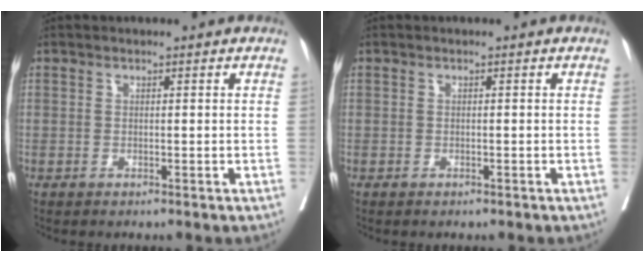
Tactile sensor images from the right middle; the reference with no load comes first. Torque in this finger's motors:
{"motor_torque": [0.18, -0.10, 0.12, 0.01]}